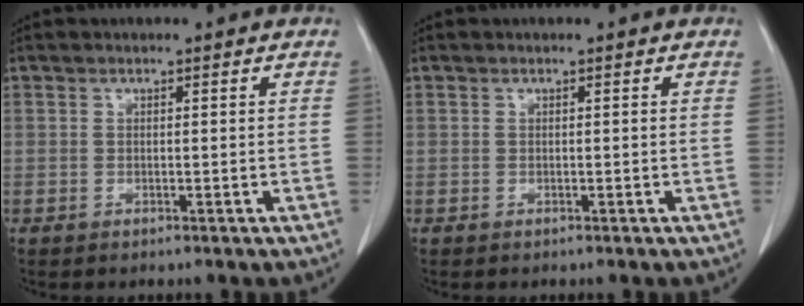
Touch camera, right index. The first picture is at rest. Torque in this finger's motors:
{"motor_torque": [0.13, -0.07, 0.02, 0.00]}